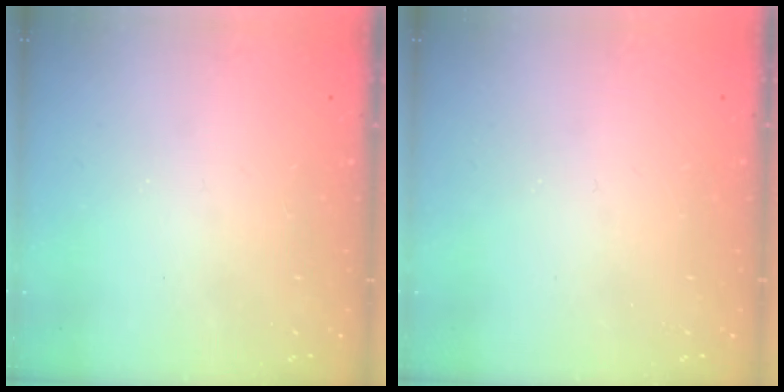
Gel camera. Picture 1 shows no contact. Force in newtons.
{"total": 0.0}